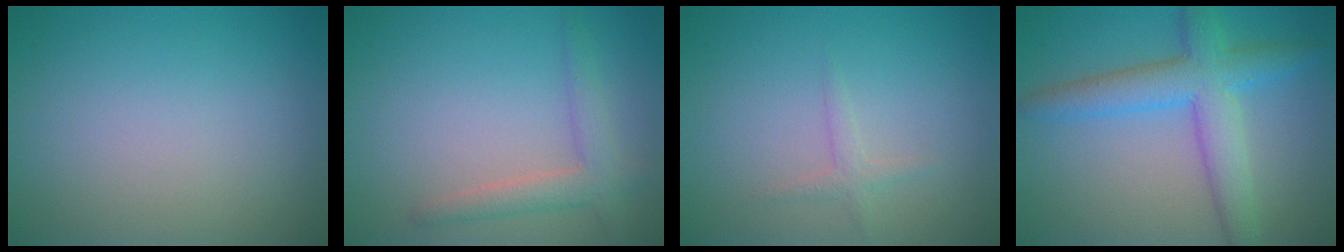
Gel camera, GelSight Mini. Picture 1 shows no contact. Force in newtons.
{"total": 2.7, "press": 2.7, "slide": 0.2}
{"total": 1.1, "press": 1.1, "slide": 0.1}
{"total": 5.6, "press": 5.6, "slide": 0.3}